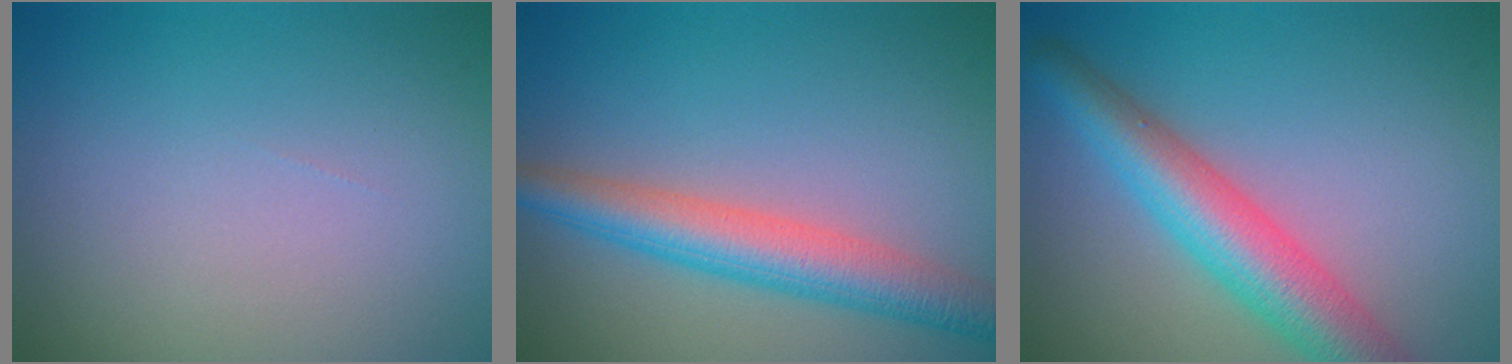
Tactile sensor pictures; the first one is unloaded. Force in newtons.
{"total": 5.2, "press": 5.2, "slide": 0.1}
{"total": 6.3, "press": 6.3, "slide": 0.2}